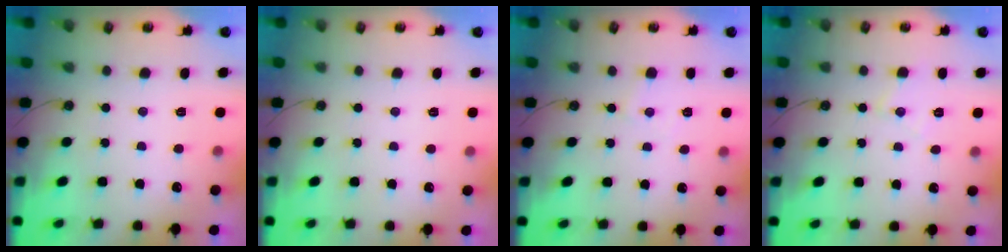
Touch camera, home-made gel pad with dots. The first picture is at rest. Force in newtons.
{"total": 2.8, "press": 2.8, "slide": 0.5}
{"total": 3.9, "press": 3.8, "slide": 0.7}
{"total": 6.0, "press": 6.0, "slide": 0.5}